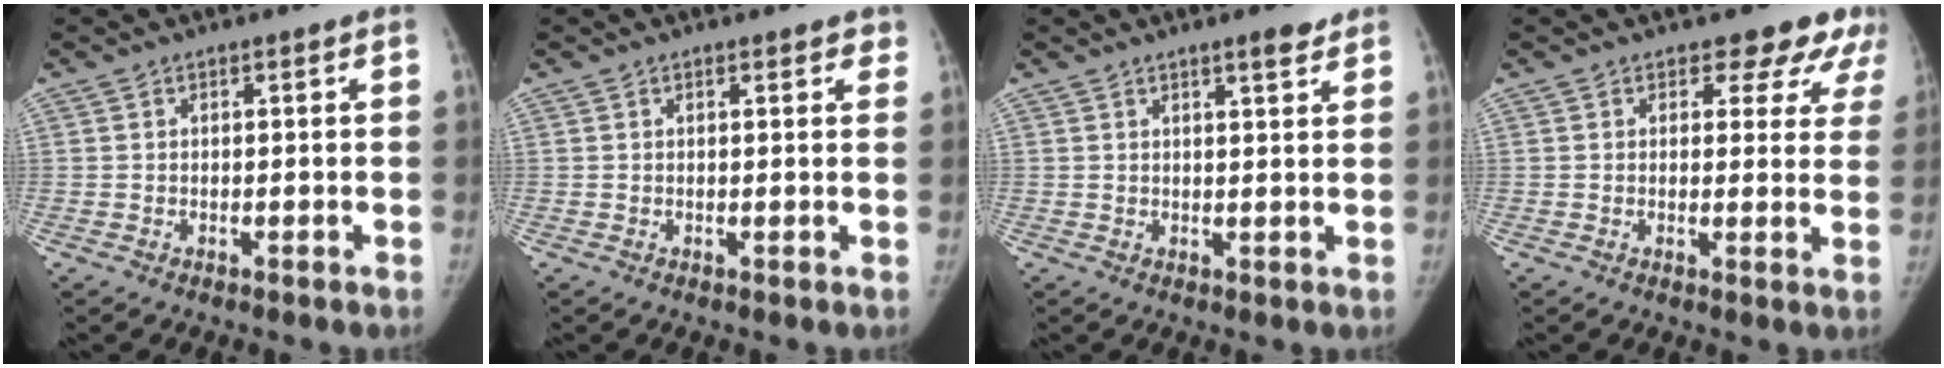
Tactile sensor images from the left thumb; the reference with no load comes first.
{"total": 2.4, "force": [1.7, 0.9, 1.4], "torque": [0.001, -0.001, 0.016]}
{"total": 3.1, "force": [2.3, 0.7, 1.9], "torque": [-0.021, -0.015, 0.033]}
{"total": 8.3, "force": [6.6, 4.6, 2.1], "torque": [0.029, -0.027, 0.052]}